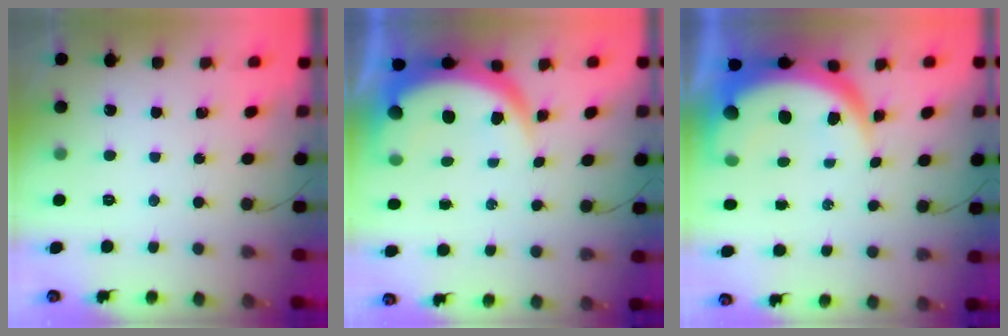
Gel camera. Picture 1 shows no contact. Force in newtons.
{"total": 9.6, "press": 9.6, "slide": 1.1}
{"total": 13.1, "press": 13.0, "slide": 1.4}